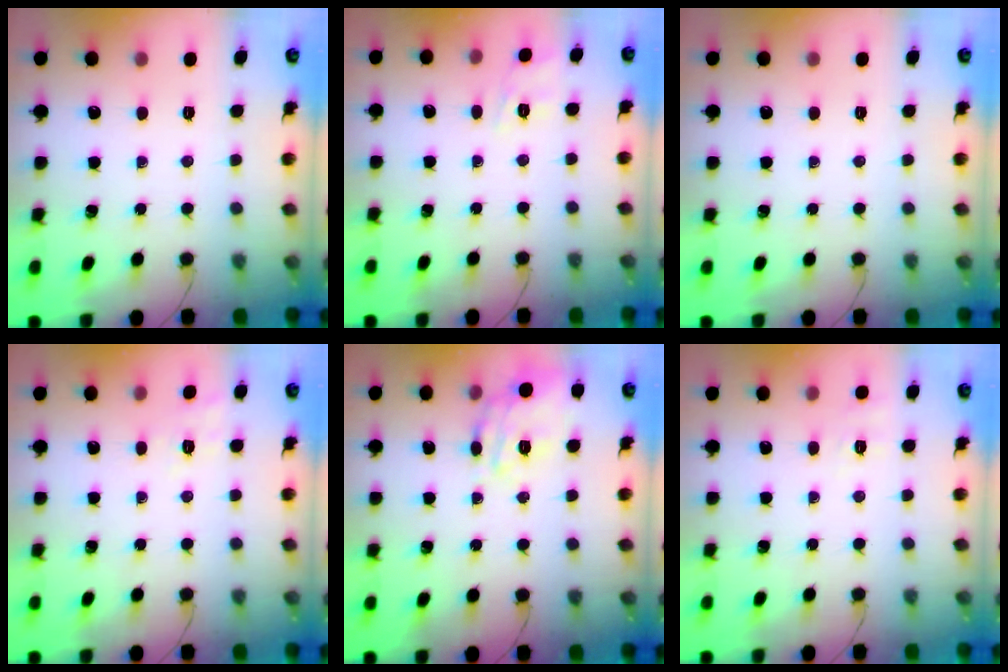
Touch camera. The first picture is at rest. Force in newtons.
{"total": 4.2, "press": 3.8, "slide": 1.7}
{"total": 0.0}
{"total": 2.4, "press": 1.2, "slide": 2.1}
{"total": 15.4, "press": 15.4, "slide": 0.5}
{"total": 3.8, "press": 3.2, "slide": 2.1}